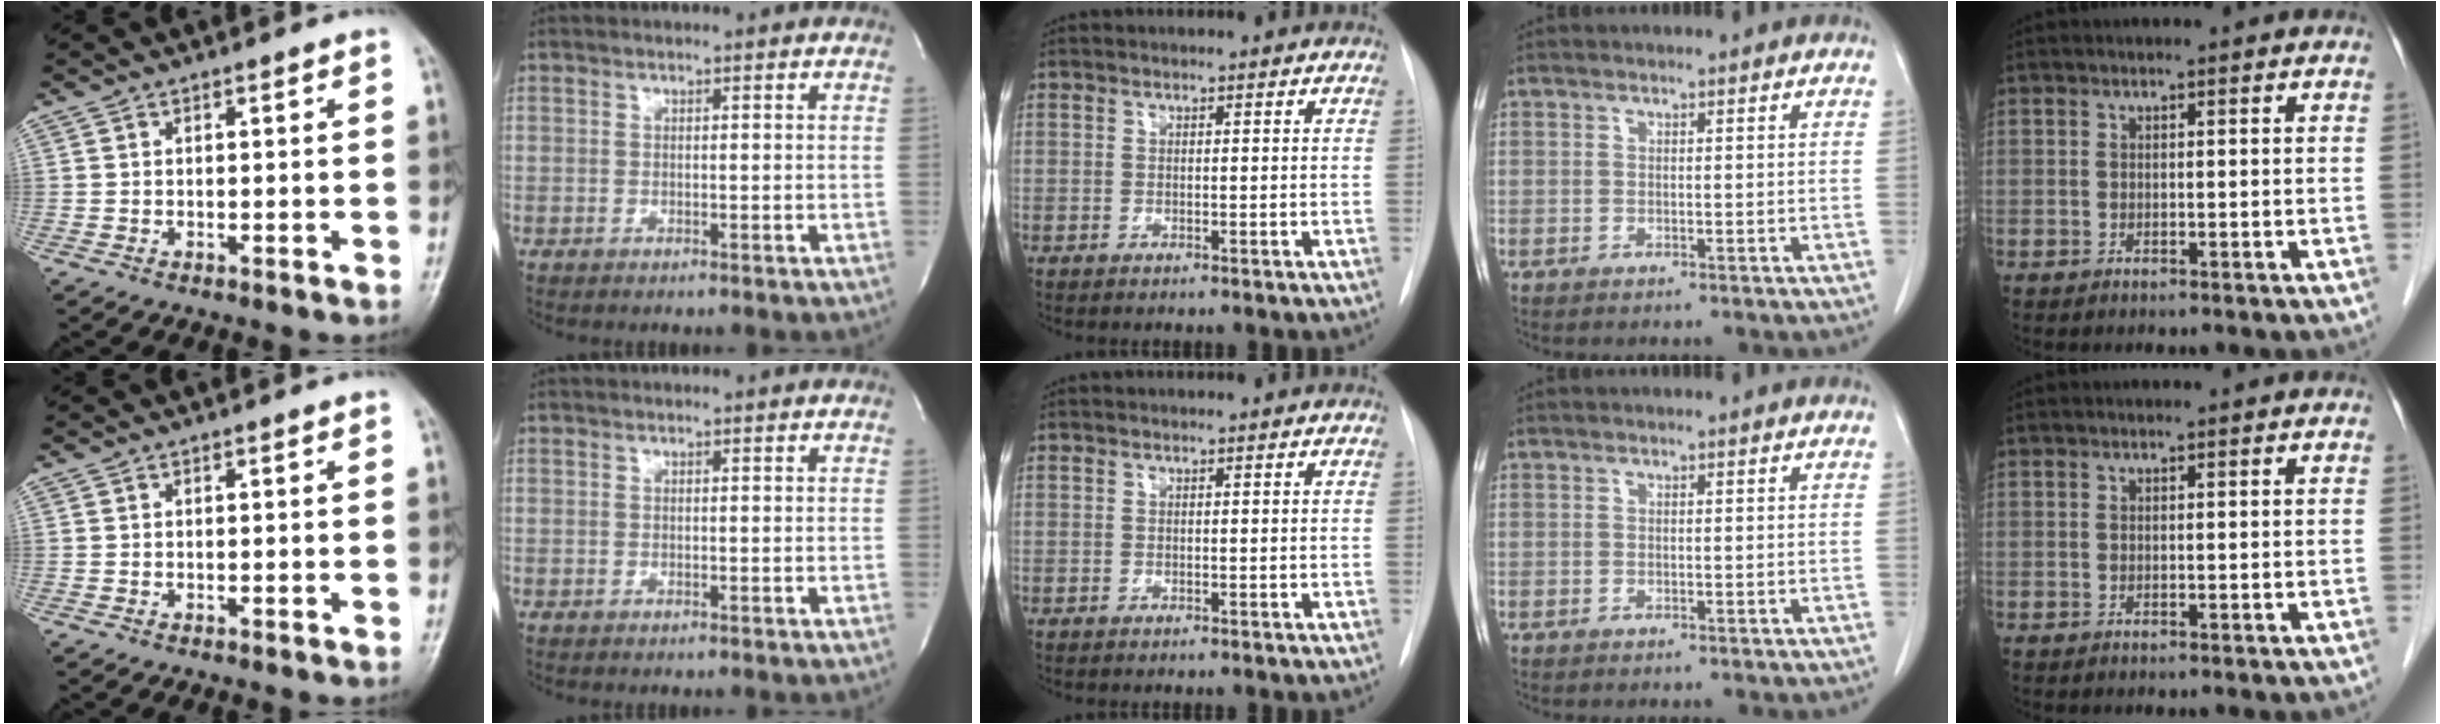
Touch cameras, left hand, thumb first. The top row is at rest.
{}